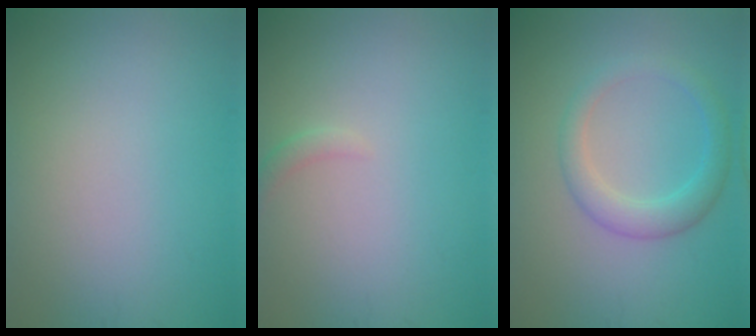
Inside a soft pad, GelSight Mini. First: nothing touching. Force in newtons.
{"total": 0.9, "press": 0.8, "slide": 0.1}
{"total": 3.1, "press": 3.1, "slide": 0.1}